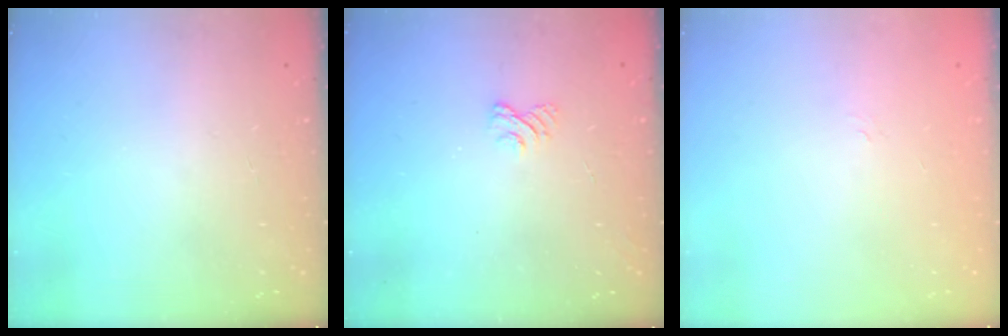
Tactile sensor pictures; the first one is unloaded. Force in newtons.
{"total": 3.1, "press": 2.8, "slide": 1.2}
{"total": 2.3, "press": 2.0, "slide": 1.1}